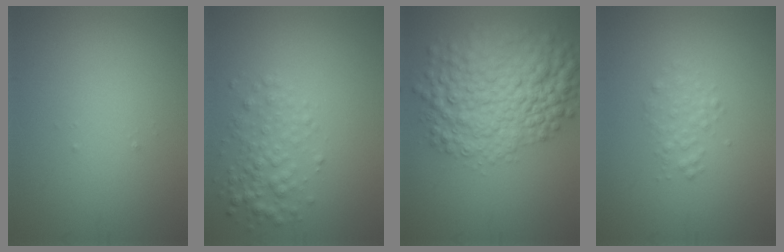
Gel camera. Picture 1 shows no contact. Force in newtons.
{"total": 2.8, "press": 2.8, "slide": 0.1}
{"total": 9.0, "press": 9.0, "slide": 0.2}
{"total": 1.5, "press": 1.5, "slide": 0.0}